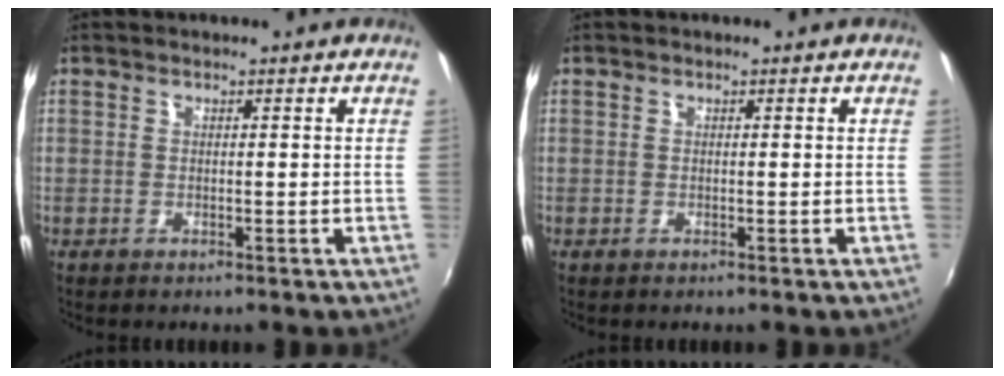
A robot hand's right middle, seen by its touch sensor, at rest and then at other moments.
{"total": 0.0}